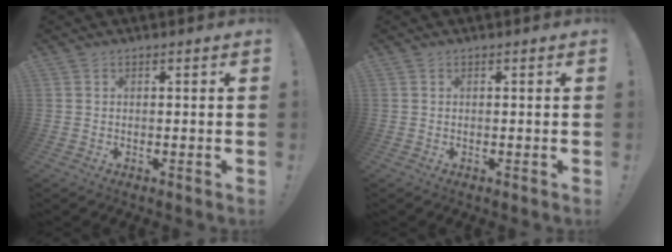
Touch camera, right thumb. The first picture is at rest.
{"total": 0.0}